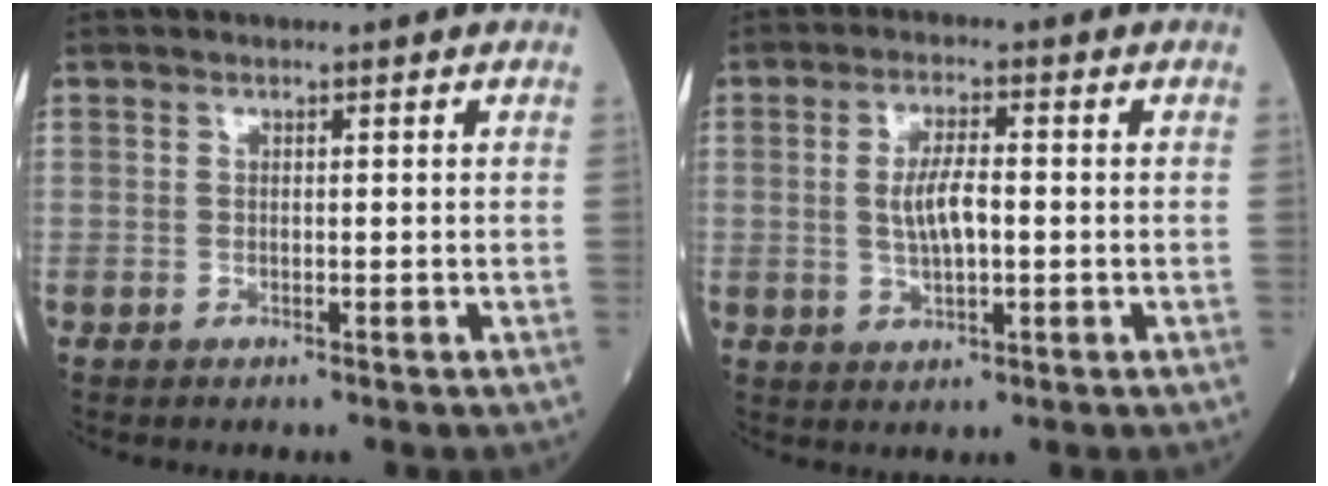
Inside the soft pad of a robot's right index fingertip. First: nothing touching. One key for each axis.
{"total": 5.4, "fx": 0.0, "fy": 1.6, "fz": 5.2, "tx": -0.104, "ty": 0.004, "tz": 0.002}